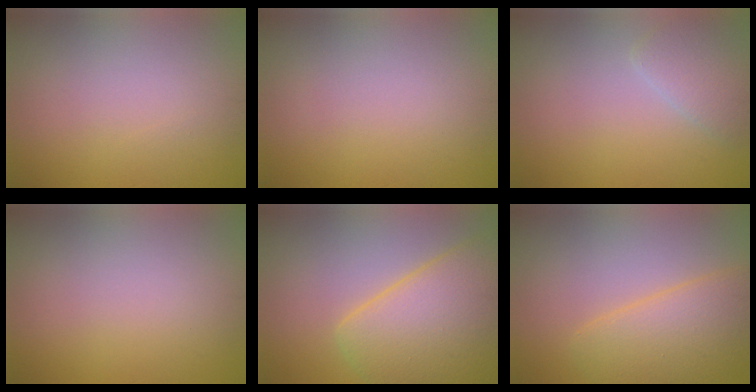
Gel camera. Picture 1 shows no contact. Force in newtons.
{"total": 0.0}
{"total": 2.5, "press": 2.5, "slide": 0.1}
{"total": 0.0}
{"total": 8.8, "press": 8.8, "slide": 0.4}
{"total": 4.8, "press": 4.8, "slide": 0.2}